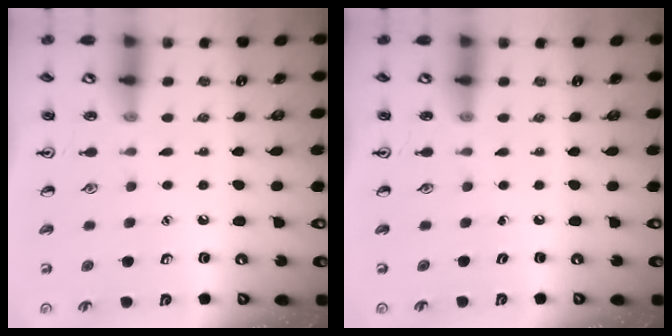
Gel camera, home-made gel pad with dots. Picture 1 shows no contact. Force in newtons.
{"total": 0.0}